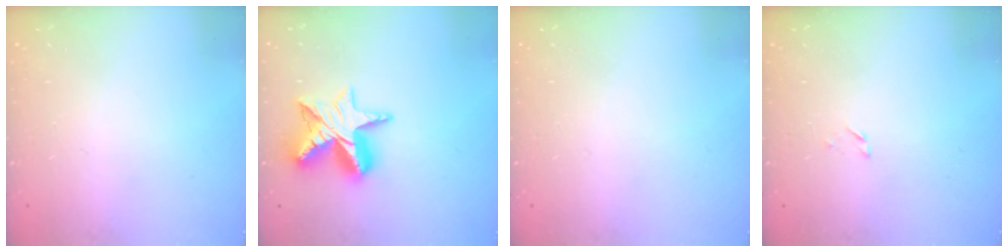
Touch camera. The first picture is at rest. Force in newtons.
{"total": 11.6, "press": 11.5, "slide": 1.2}
{"total": 0.0}
{"total": 1.6, "press": 1.6, "slide": 0.2}